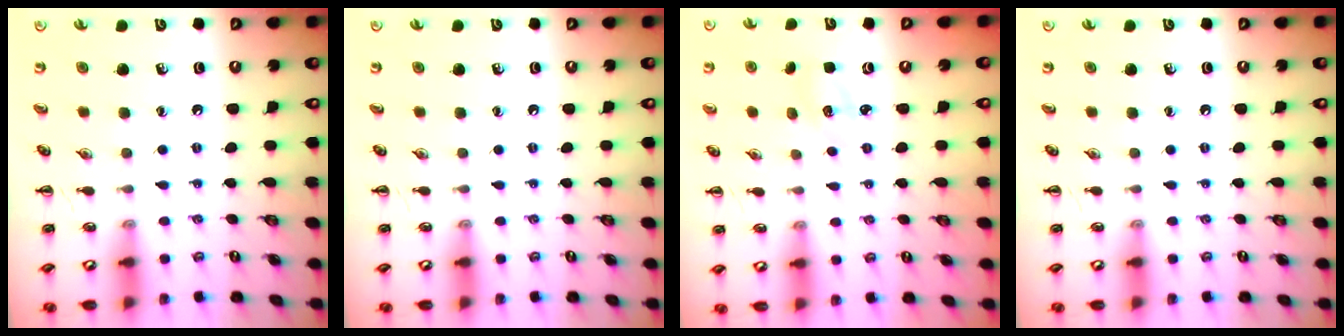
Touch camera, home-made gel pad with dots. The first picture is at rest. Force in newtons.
{"total": 0.0}
{"total": 1.6, "press": 1.5, "slide": 0.5}
{"total": 0.0}